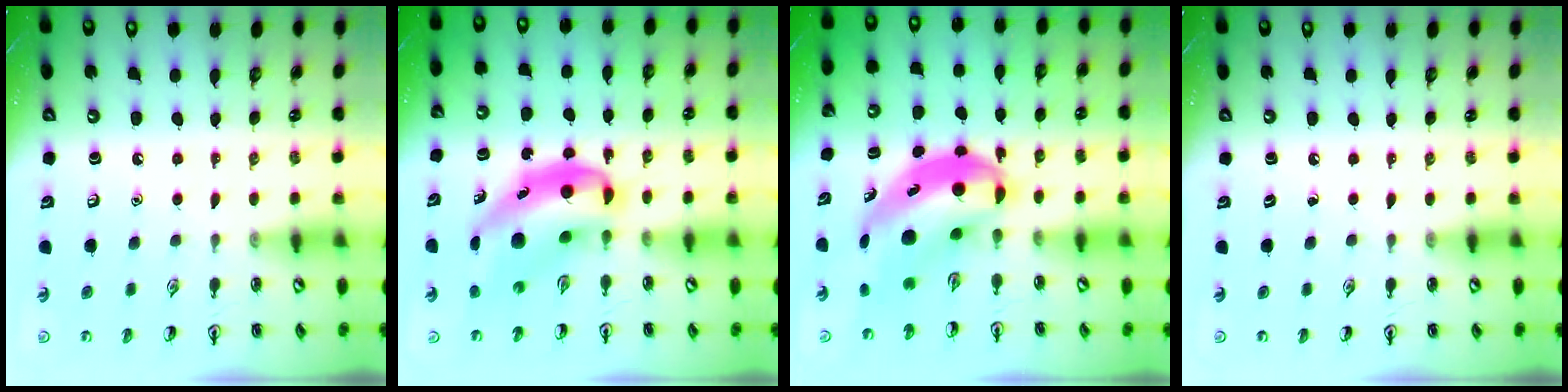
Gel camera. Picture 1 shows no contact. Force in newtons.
{"total": 10.1, "press": 9.7, "slide": 3.0}
{"total": 8.4, "press": 8.1, "slide": 2.2}
{"total": 0.0}